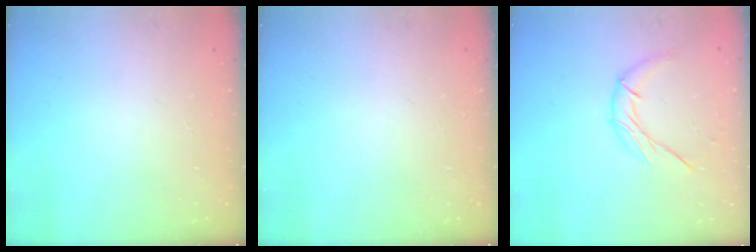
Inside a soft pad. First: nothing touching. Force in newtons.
{"total": 0.0}
{"total": 8.3, "press": 8.3, "slide": 0.4}